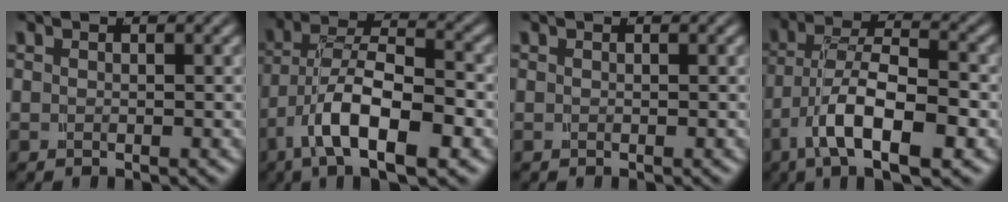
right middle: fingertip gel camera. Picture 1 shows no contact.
{"total": 6.6, "force": [-1.7, 2.8, 5.7], "torque": [-0.101, -0.004, -0.033]}
{"total": 0.0}
{"total": 6.5, "force": [-2.2, 2.4, 5.6], "torque": [-0.102, -0.005, -0.038]}